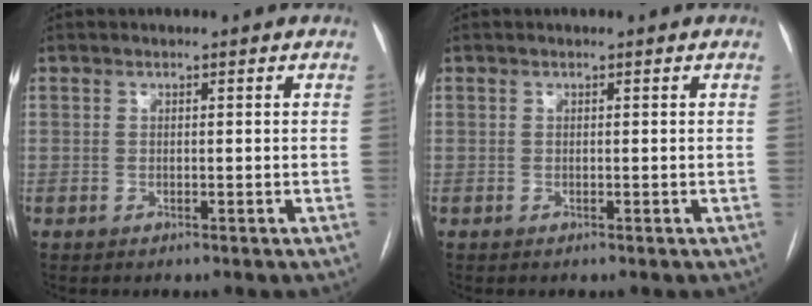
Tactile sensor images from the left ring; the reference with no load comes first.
{"total": 0.0}